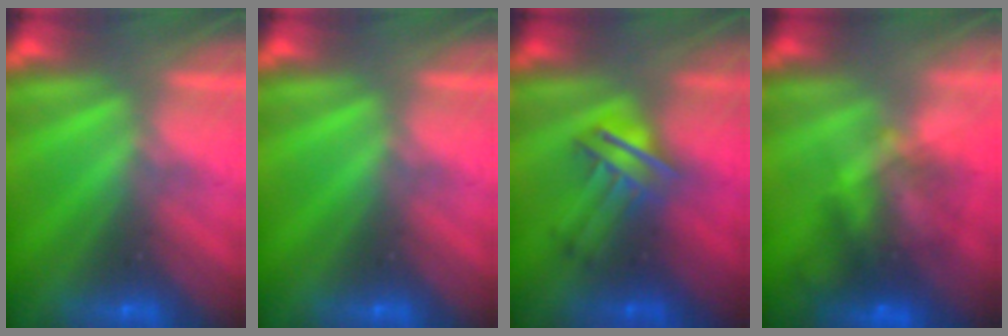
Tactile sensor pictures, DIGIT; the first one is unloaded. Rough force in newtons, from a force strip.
{"total": 0.0}
{"total": 3.3}
{"total": 7.7}